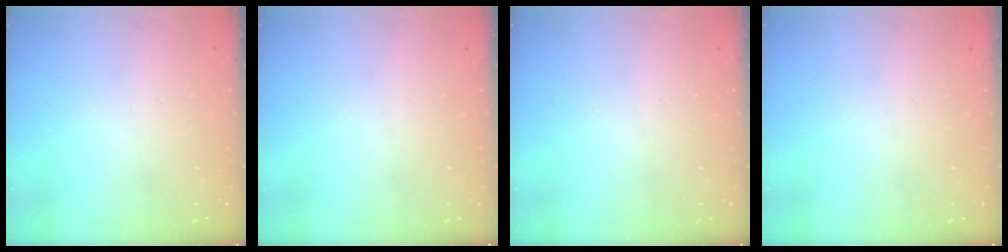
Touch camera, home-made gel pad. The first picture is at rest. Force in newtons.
{"total": 0.0}
{"total": 0.0}
{"total": 0.0}